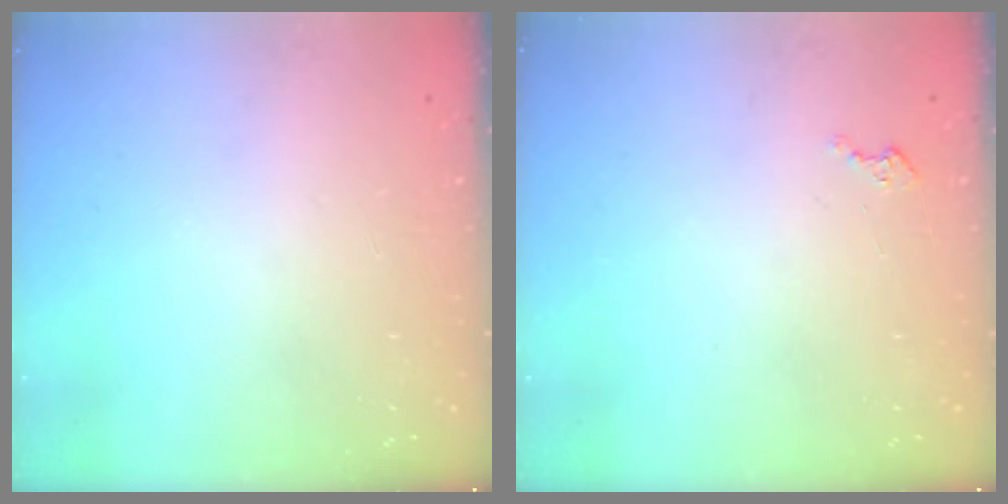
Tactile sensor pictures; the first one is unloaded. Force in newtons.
{"total": 1.6, "press": 1.5, "slide": 0.2}